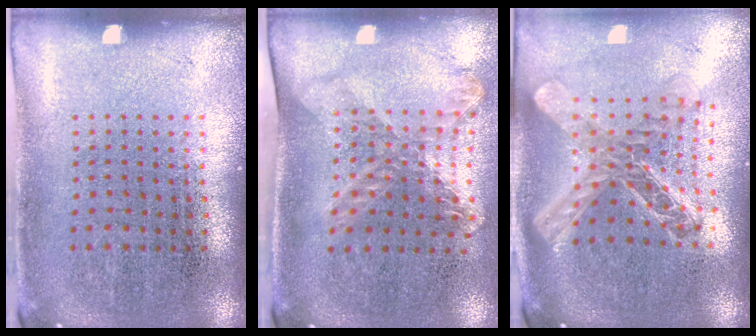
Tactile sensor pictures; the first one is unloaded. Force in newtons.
{"total": 1.8, "press": 1.3, "slide": 1.2}
{"total": 2.3, "press": 1.8, "slide": 1.4}